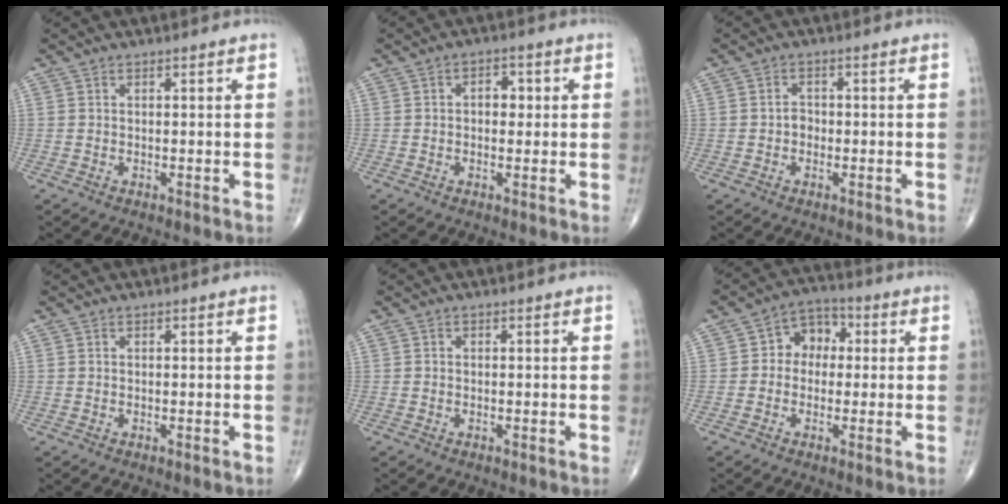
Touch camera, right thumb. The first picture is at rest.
{"total": 3.7, "force": [0.4, 2.5, 2.7], "torque": [-0.021, 0.008, 0.001]}
{"total": 2.0, "force": [-0.5, 1.7, 1.0], "torque": [-0.005, 0.006, -0.012]}
{"total": 0.0}
{"total": 0.0}
{"total": 7.1, "force": [0.5, 5.6, 4.3], "torque": [-0.032, 0.024, -0.004]}